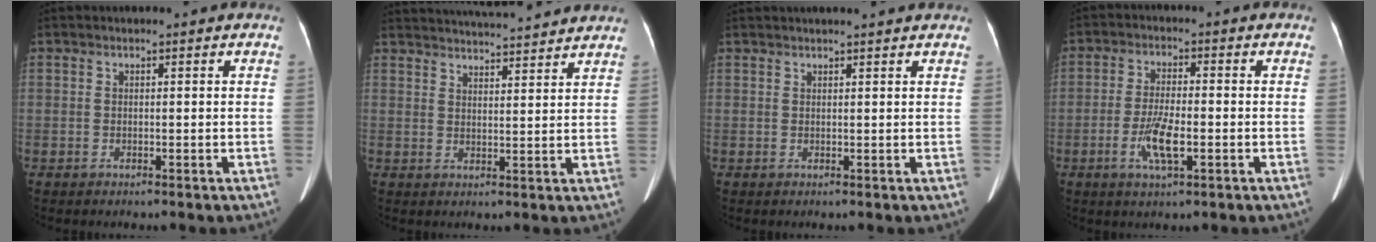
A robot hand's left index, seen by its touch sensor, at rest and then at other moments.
{"total": 15.3, "force": [14.5, 1.2, 4.8], "torque": [-0.085, 0.025, 0.201]}
{"total": 6.2, "force": [5.6, 0.1, 2.5], "torque": [-0.035, 0.028, 0.067]}
{"total": 5.9, "force": [-2.0, 1.3, 5.4], "torque": [-0.110, -0.003, -0.036]}